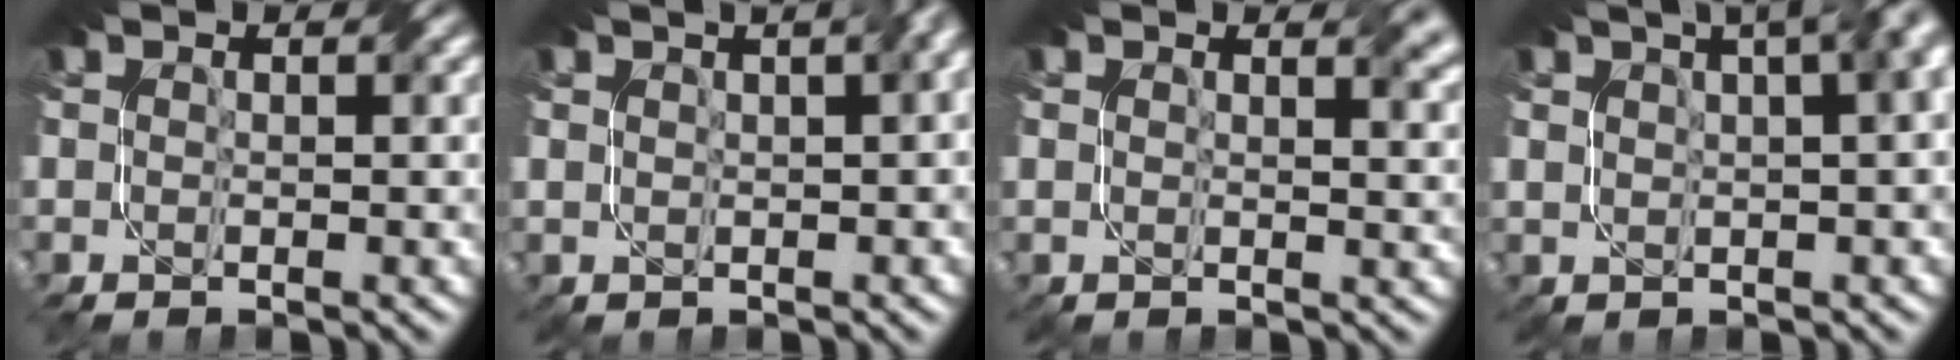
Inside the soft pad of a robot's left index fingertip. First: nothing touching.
{"total": 8.0, "force": [3.0, 4.1, 6.2], "torque": [-0.072, 0.030, 0.029]}
{"total": 2.1, "force": [1.7, 0.8, 0.7], "torque": [-0.010, -0.005, 0.028]}
{"total": 20.3, "force": [8.7, 11.2, 14.6], "torque": [-0.121, 0.092, 0.076]}